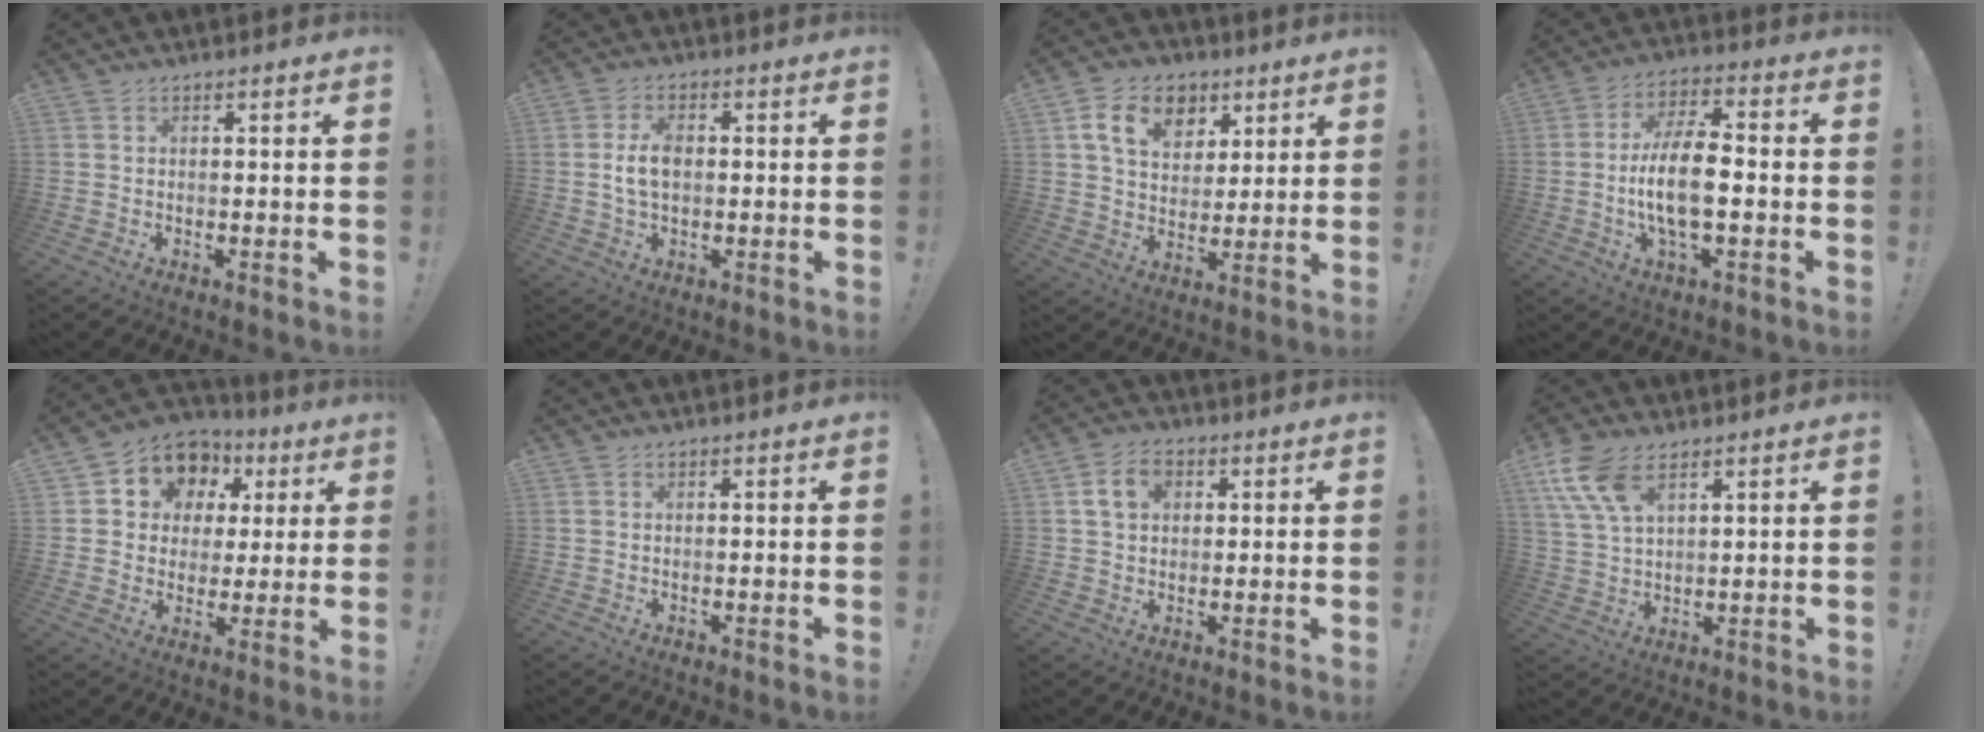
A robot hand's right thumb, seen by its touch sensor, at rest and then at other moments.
{"total": 5.7, "force": [-0.2, 3.3, 4.7], "torque": [-0.081, 0.002, -0.008]}
{"total": 13.4, "force": [6.1, 9.8, 6.8], "torque": [-0.103, -0.017, 0.118]}
{"total": 12.8, "force": [-2.4, 5.1, 11.4], "torque": [-0.230, 0.006, -0.048]}
{"total": 10.1, "force": [4.1, 8.5, 3.7], "torque": [-0.051, -0.026, 0.079]}
{"total": 0.0}
{"total": 7.2, "force": [2.3, 5.3, 4.2], "torque": [-0.060, 0.006, 0.042]}
{"total": 10.5, "force": [6.0, 5.1, 7.0], "torque": [-0.136, -0.019, 0.115]}